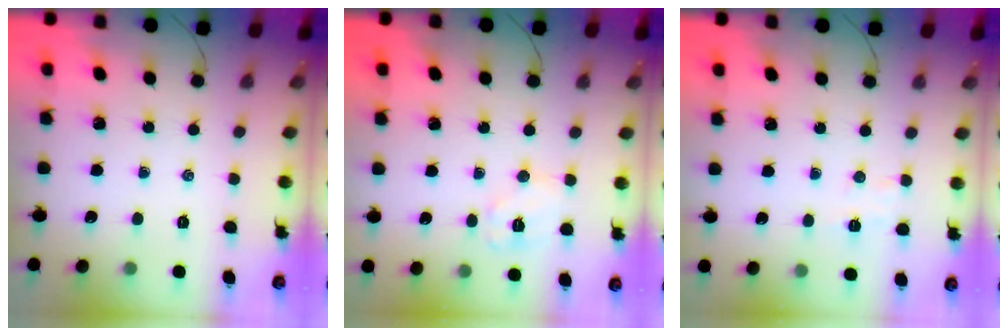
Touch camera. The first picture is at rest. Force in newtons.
{"total": 7.3, "press": 7.2, "slide": 1.0}
{"total": 4.8, "press": 4.7, "slide": 1.0}